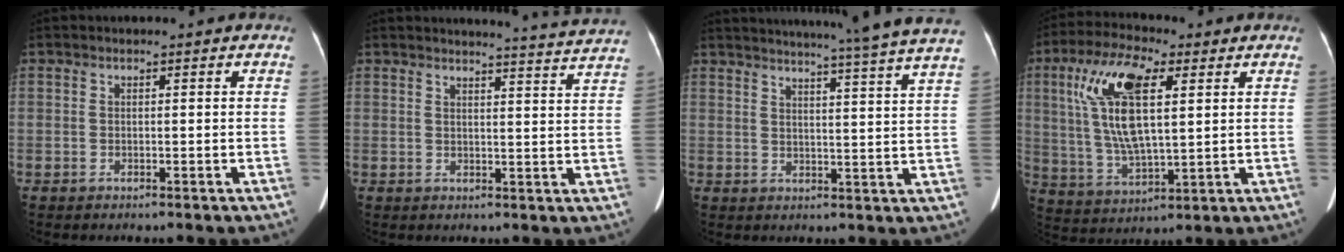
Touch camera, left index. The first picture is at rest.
{"total": 10.8, "force": [10.5, -1.8, 1.8], "torque": [-0.028, -0.048, 0.108]}
{"total": 23.6, "force": [21.3, -2.0, 10.0], "torque": [-0.155, -0.048, 0.260]}
{"total": 13.5, "force": [4.1, 3.9, 12.3], "torque": [-0.263, 0.012, 0.078]}